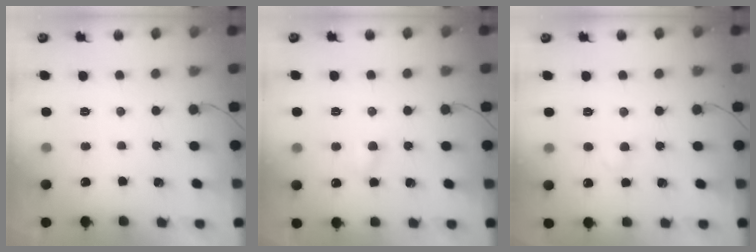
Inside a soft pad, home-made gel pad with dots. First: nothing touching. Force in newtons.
{"total": 4.4, "press": 4.3, "slide": 0.9}
{"total": 1.8, "press": 1.5, "slide": 1.0}